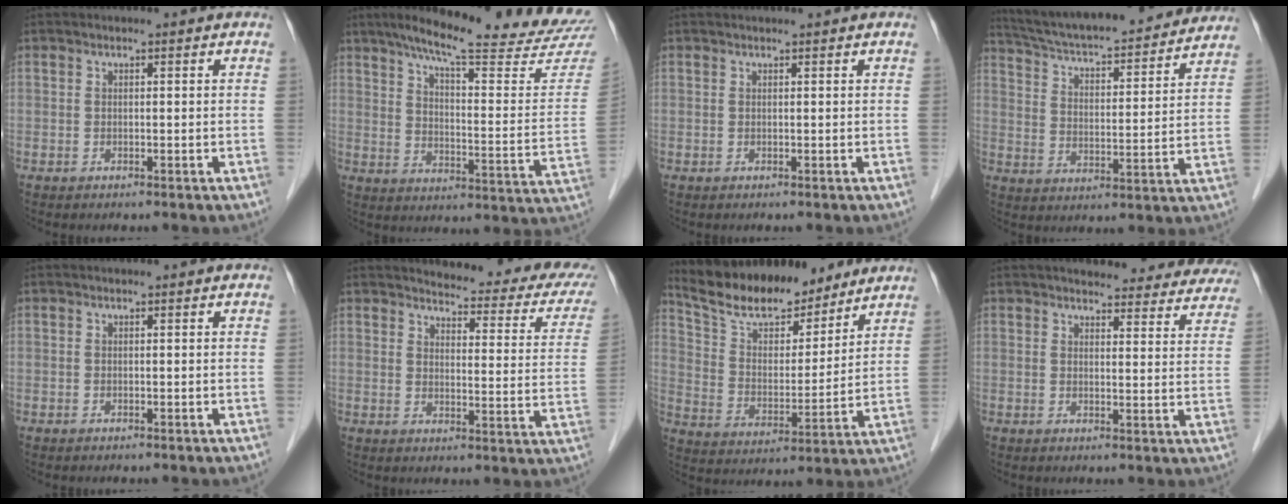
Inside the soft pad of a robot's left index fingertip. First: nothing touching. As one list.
[{"total": 24.2, "force": [21.1, 1.0, 11.8], "torque": [-0.166, -0.061, 0.270]}, {"total": 1.4, "force": [1.3, 0.1, 0.3], "torque": [-0.004, 0.019, 0.022]}, {"total": 25.2, "force": [22.8, 3.9, 9.9], "torque": [-0.165, -0.007, 0.314]}, {"total": 0.0}, {"total": 17.4, "force": [15.6, 3.5, 6.9], "torque": [-0.061, -0.059, 0.153]}, {"total": 15.2, "force": [13.3, 4.3, 5.8], "torque": [-0.095, 0.005, 0.232]}, {"total": 20.1, "force": [18.6, 4.9, 5.6], "torque": [-0.044, -0.031, 0.199]}]